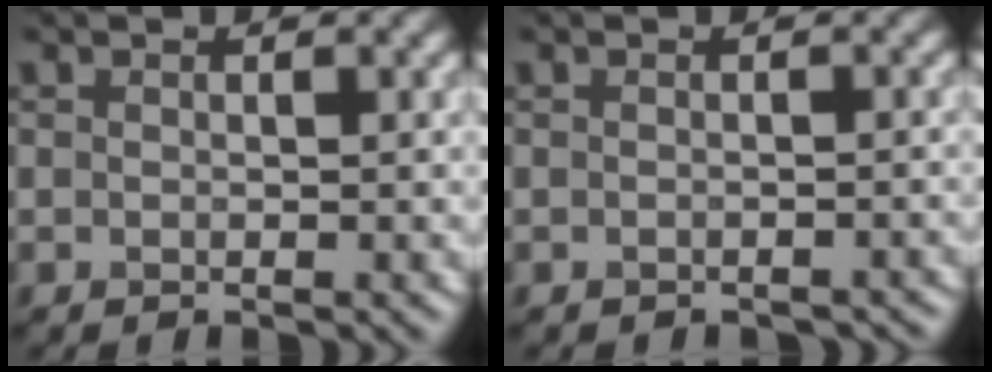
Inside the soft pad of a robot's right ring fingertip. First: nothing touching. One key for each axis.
{"total": 1.5, "fx": -1.5, "fy": 0.2, "fz": 0.1, "tx": 0.004, "ty": -0.002, "tz": -0.016}